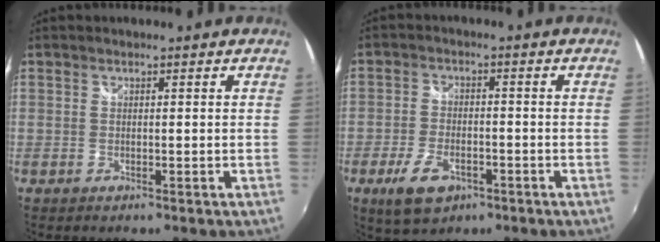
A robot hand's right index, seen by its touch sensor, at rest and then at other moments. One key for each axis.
{"total": 8.2, "fx": -4.4, "fy": 4.4, "fz": 5.3, "tx": -0.124, "ty": -0.007, "tz": -0.075}